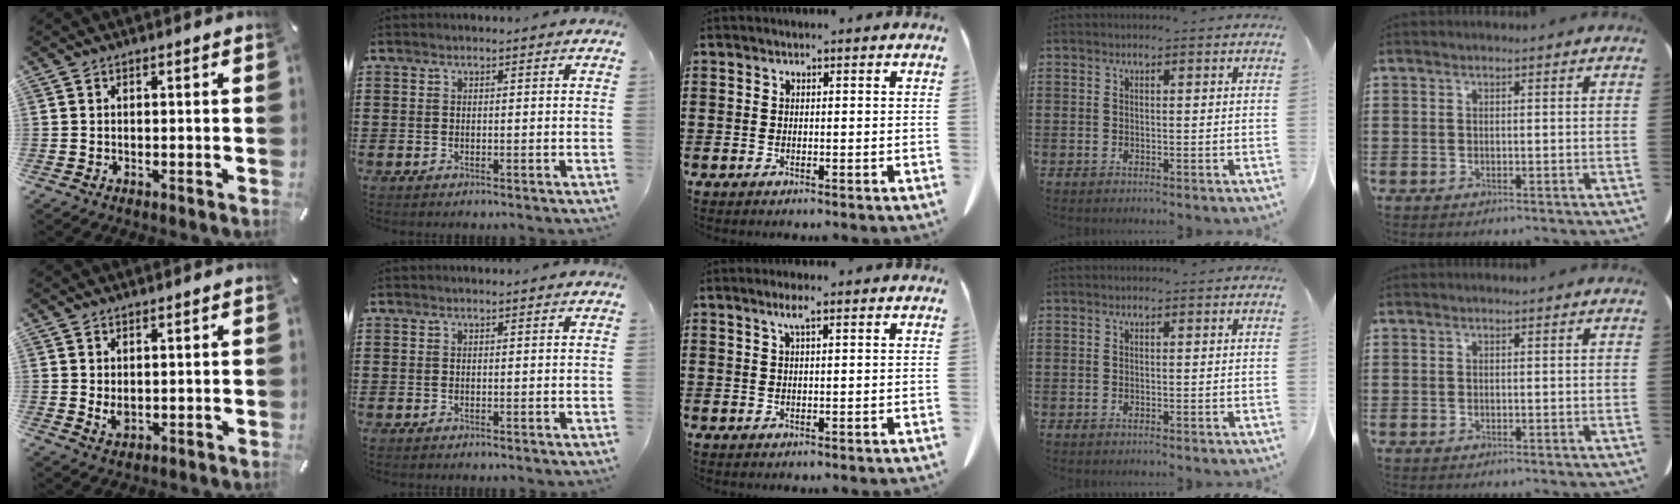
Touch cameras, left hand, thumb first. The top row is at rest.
{"thumb": {"total": 2.5, "force": [0.7, 1.6, 1.8], "torque": [-0.041, -0.002, 0.012]}, "middle": {"total": 2.4, "force": [1.3, 0.3, 2.0], "torque": [-0.042, 0.002, 0.022]}}